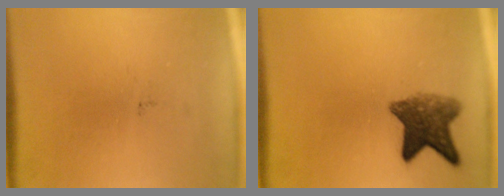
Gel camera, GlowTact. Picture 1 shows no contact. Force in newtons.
{"total": 6.7}